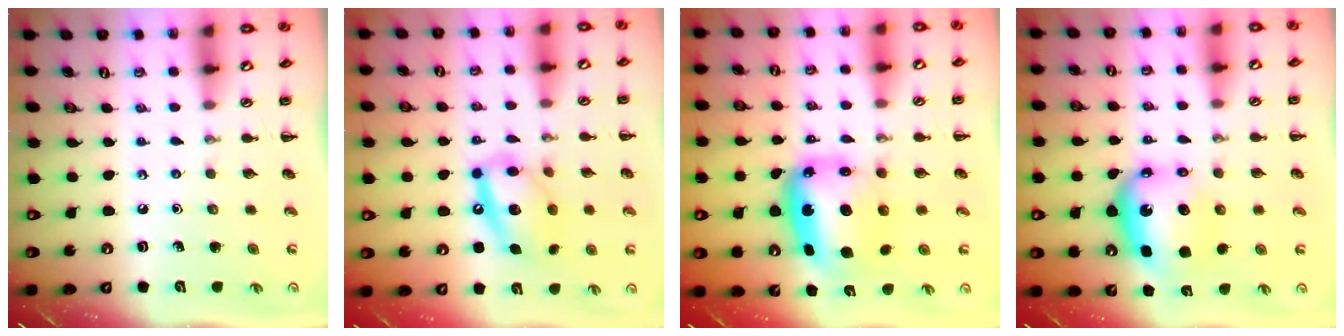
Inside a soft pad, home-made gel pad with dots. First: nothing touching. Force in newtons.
{"total": 16.0, "press": 15.8, "slide": 2.5}
{"total": 9.4, "press": 9.0, "slide": 2.8}
{"total": 8.1, "press": 7.9, "slide": 1.8}